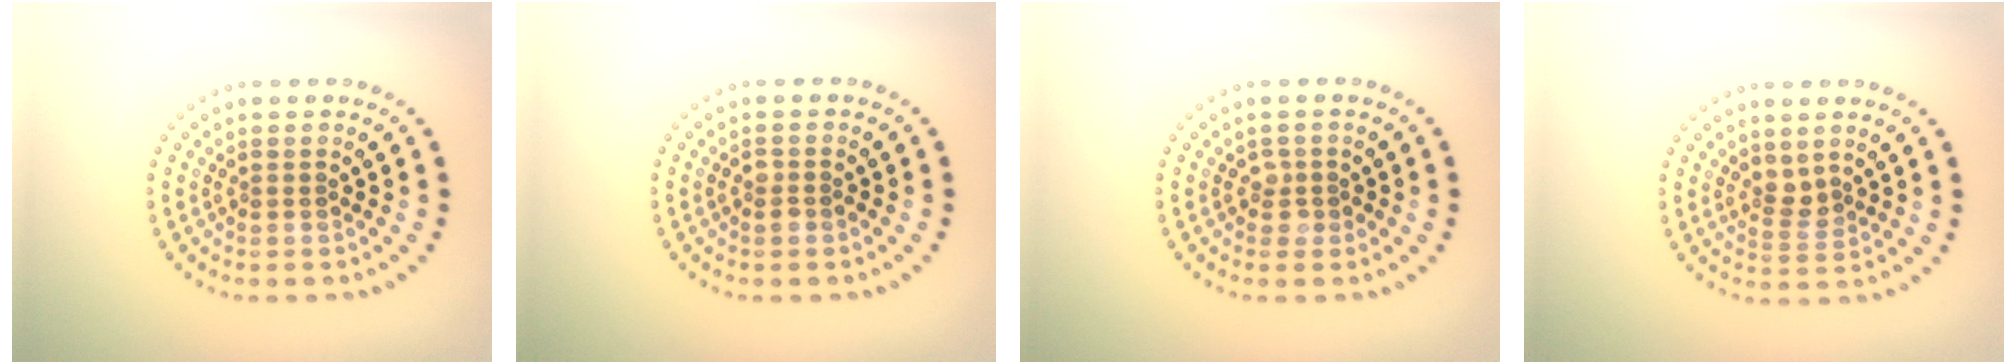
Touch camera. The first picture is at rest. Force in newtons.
{"total": 1.0, "press": 1.0, "slide": 0.2}
{"total": 1.2, "press": 1.1, "slide": 0.5}
{"total": 1.9, "press": 1.3, "slide": 1.3}